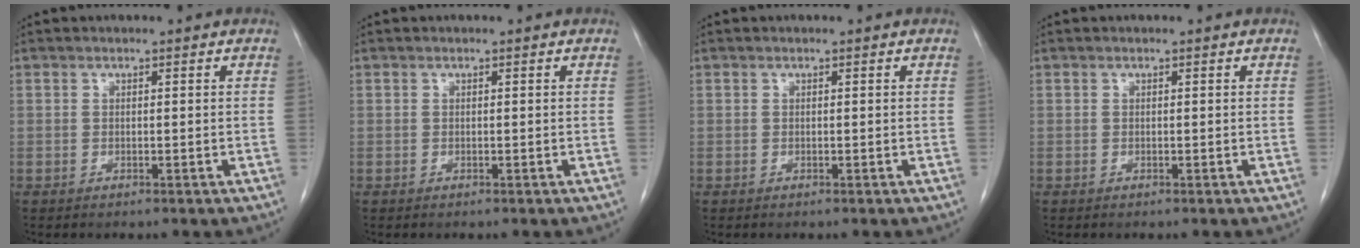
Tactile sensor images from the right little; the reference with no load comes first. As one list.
[{"total": 0.0}, {"total": 0.0}, {"total": 0.0}]